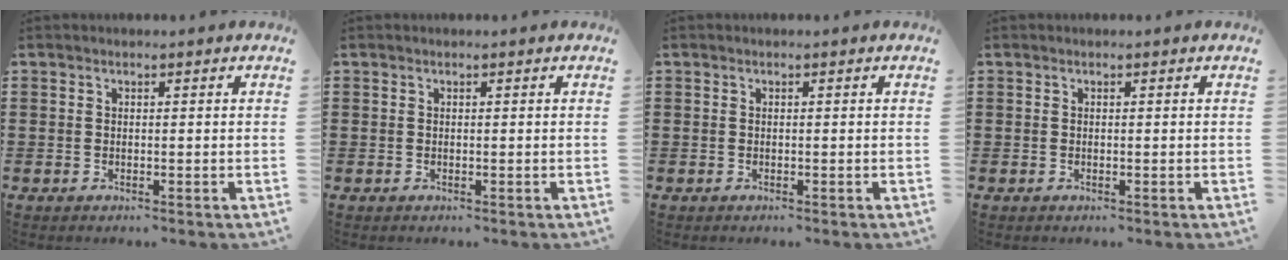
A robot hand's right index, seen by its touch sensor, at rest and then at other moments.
{"total": 0.0}
{"total": 0.0}
{"total": 0.0}